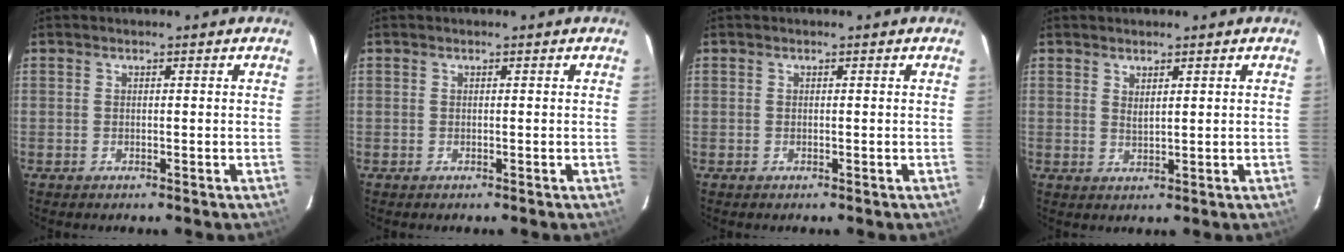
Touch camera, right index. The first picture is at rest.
{"total": 0.0}
{"total": 0.0}
{"total": 1.9, "force": [1.3, 0.5, 1.3], "torque": [-0.022, -0.002, 0.022]}